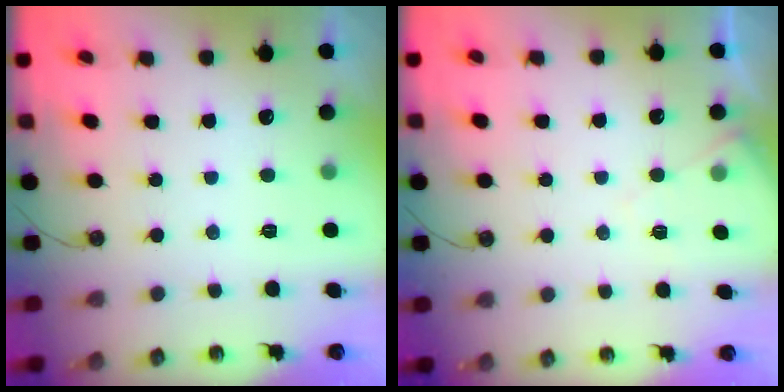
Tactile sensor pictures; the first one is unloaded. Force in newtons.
{"total": 6.0, "press": 5.9, "slide": 0.9}